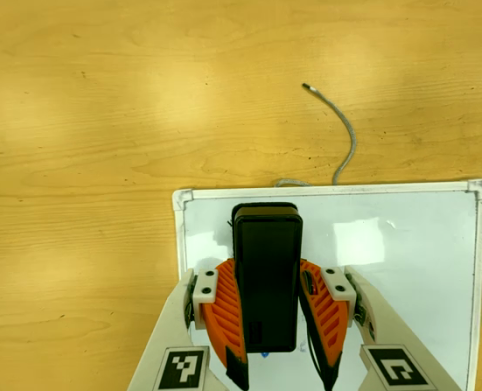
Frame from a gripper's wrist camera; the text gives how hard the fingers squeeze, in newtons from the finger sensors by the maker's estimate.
{"total": 7.1, "left": 6.1, "right": 8.0}